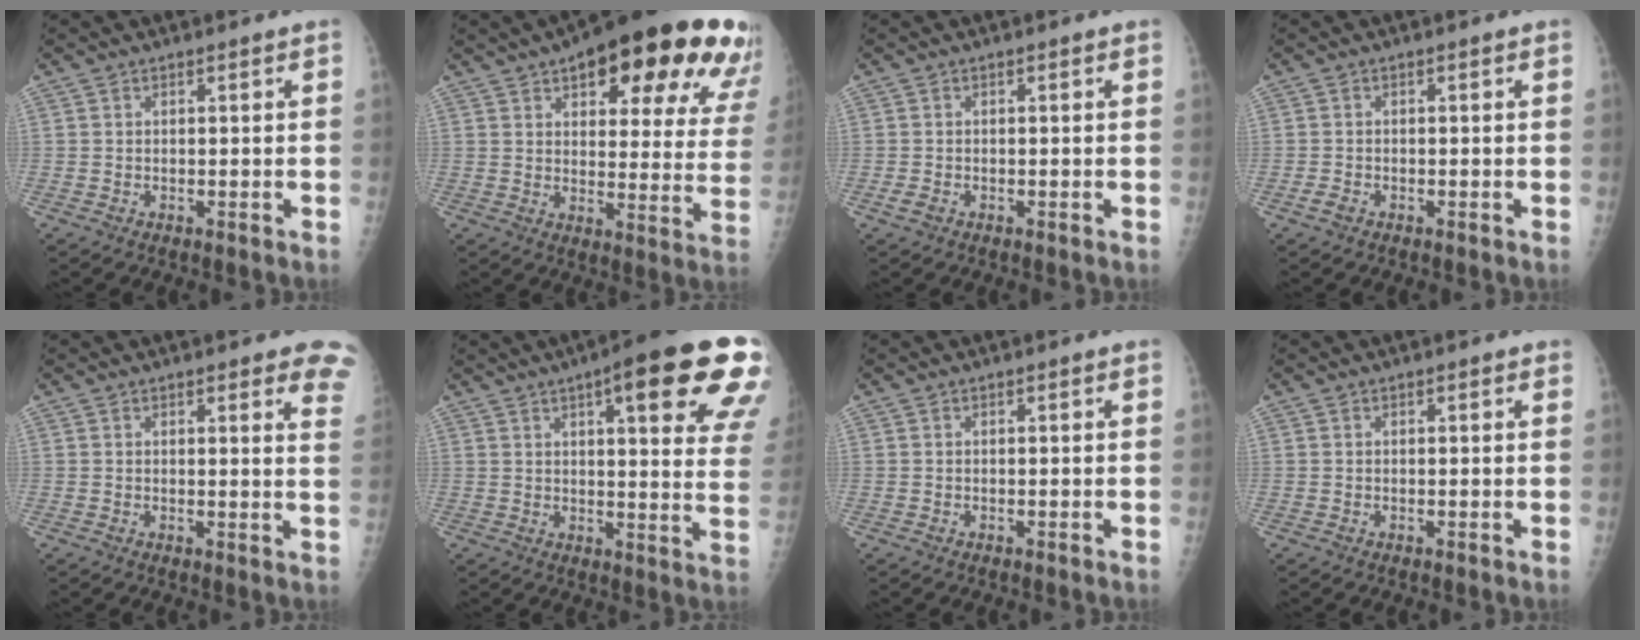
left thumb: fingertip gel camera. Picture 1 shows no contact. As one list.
[{"total": 27.7, "force": [16.6, 9.8, 19.9], "torque": [-0.223, -0.034, 0.208]}, {"total": 1.3, "force": [-0.7, 0.8, 0.7], "torque": [-0.016, 0.000, -0.012]}, {"total": 1.3, "force": [-0.9, 0.8, 0.6], "torque": [-0.012, 0.001, -0.017]}, {"total": 8.0, "force": [5.8, 2.2, 5.0], "torque": [-0.029, -0.022, 0.047]}, {"total": 23.4, "force": [12.0, 5.4, 19.4], "torque": [-0.208, -0.023, 0.143]}, {"total": 0.0}, {"total": 0.5, "force": [0.3, 0.2, 0.4], "torque": [-0.004, 0.000, 0.002]}]